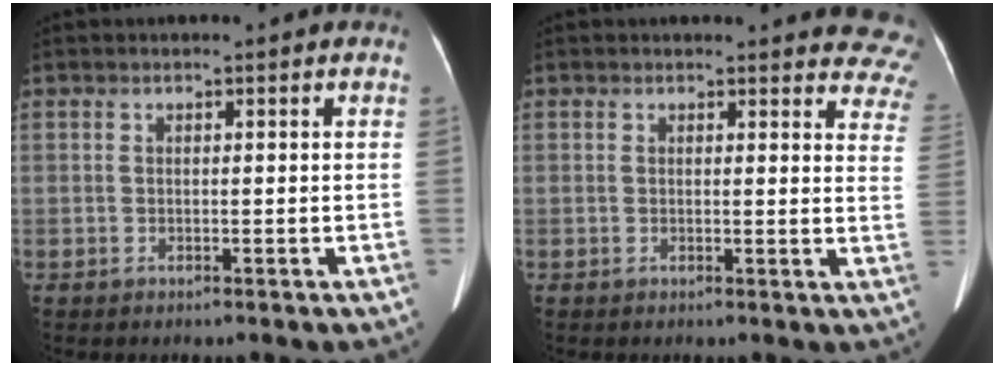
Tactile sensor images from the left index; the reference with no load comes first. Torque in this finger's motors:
{"motor_torque": [0.80, -1.34, 0.03, 0.01]}